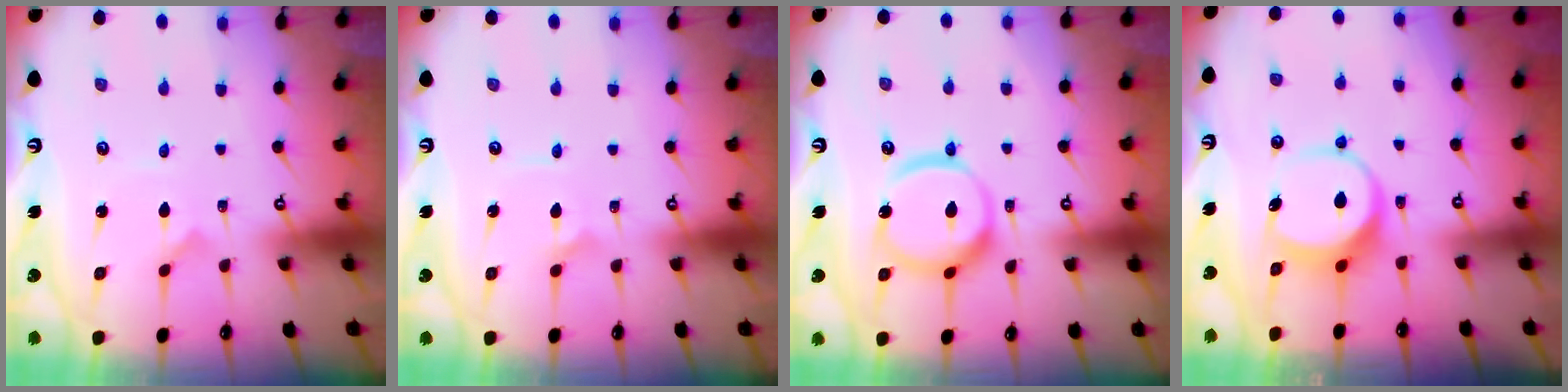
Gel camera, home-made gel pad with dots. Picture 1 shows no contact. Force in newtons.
{"total": 1.8, "press": 1.8, "slide": 0.1}
{"total": 15.8, "press": 15.6, "slide": 2.0}
{"total": 6.3, "press": 6.2, "slide": 0.9}